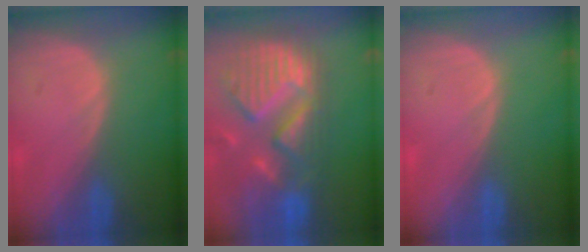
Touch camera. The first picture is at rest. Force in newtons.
{"total": 13.9, "press": 11.7, "slide": 7.5}
{"total": 0.0}